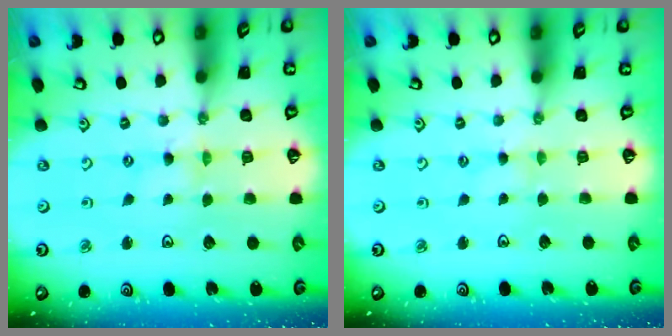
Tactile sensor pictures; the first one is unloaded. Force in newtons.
{"total": 0.9, "press": 0.9, "slide": 0.2}